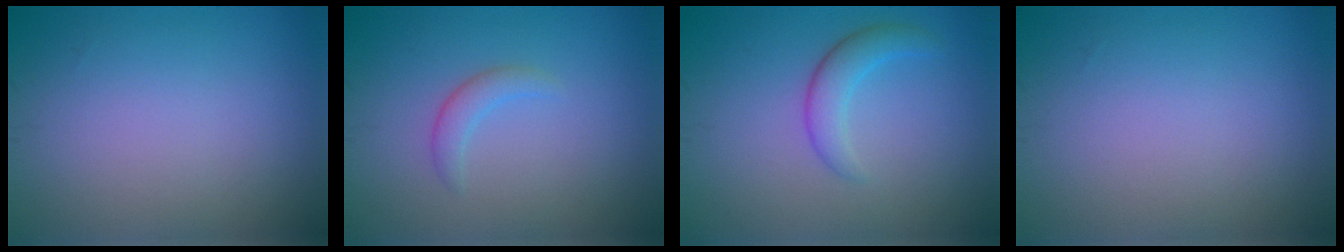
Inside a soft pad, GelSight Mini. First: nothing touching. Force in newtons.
{"total": 1.5, "press": 1.5, "slide": 0.1}
{"total": 2.5, "press": 2.5, "slide": 0.2}
{"total": 0.0}